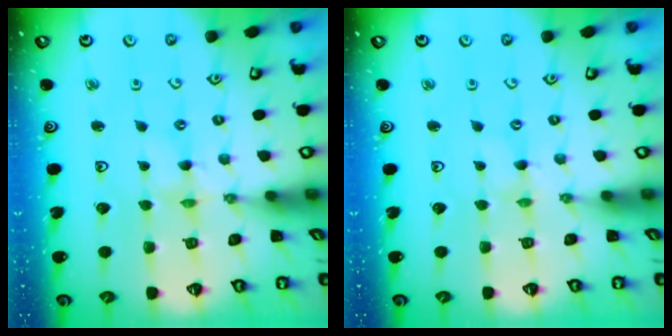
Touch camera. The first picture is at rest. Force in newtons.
{"total": 0.0}